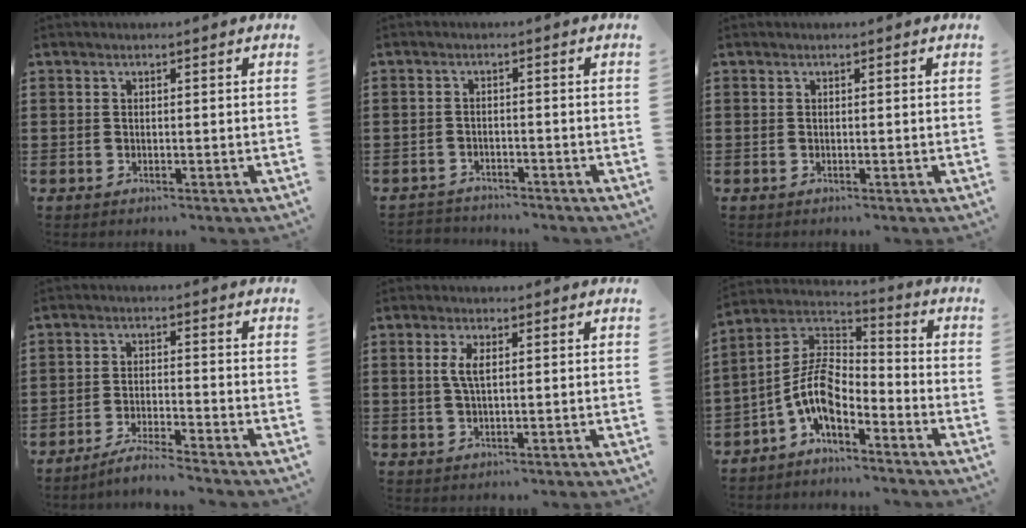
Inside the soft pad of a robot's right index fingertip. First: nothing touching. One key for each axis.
{"total": 2.0, "fx": -2.0, "fy": 0.4, "fz": -0.3, "tx": -0.002, "ty": 0.002, "tz": -0.046}
{"total": 0.0}
{"total": 3.8, "fx": -3.7, "fy": -0.4, "fz": 1.0, "tx": -0.018, "ty": 0.000, "tz": -0.073}
{"total": 3.2, "fx": 0.7, "fy": 1.1, "fz": 3.0, "tx": -0.061, "ty": 0.008, "tz": 0.009}
{"total": 7.5, "fx": -3.5, "fy": 3.9, "fz": 5.3, "tx": -0.133, "ty": -0.009, "tz": -0.078}